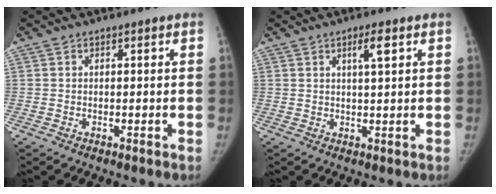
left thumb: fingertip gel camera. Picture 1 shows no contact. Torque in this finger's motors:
{"motor_torque": [-0.48, 0.13, 0.32, 0.23, -0.02]}